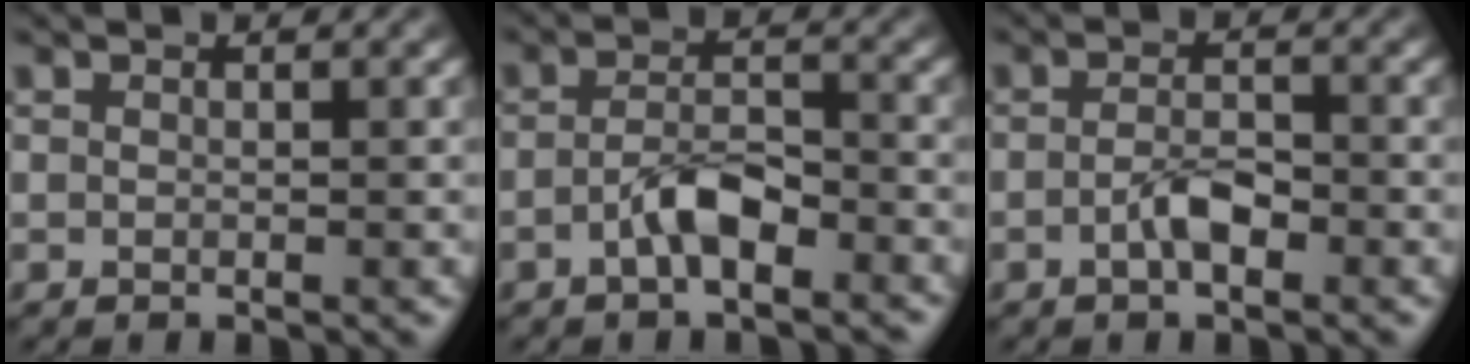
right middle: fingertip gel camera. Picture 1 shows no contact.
{"total": 3.1, "force": [-1.6, 1.2, 2.3], "torque": [-0.044, 0.008, -0.033]}
{"total": 2.2, "force": [-1.0, 0.8, 1.8], "torque": [-0.037, 0.002, -0.022]}